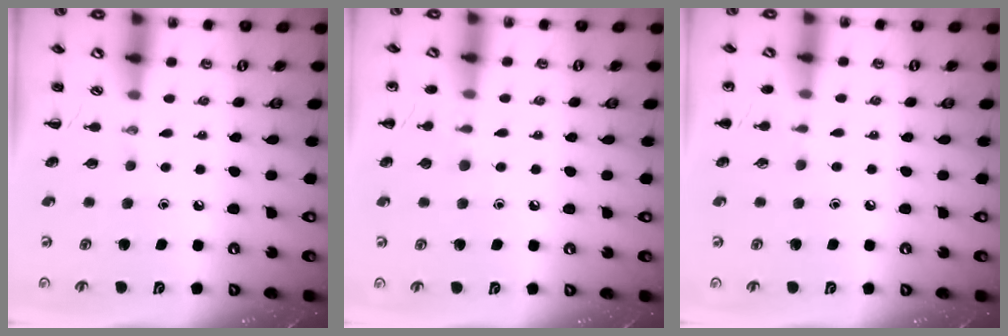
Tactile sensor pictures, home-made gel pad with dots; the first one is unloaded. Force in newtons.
{"total": 6.1, "press": 5.9, "slide": 1.8}
{"total": 4.8, "press": 4.6, "slide": 1.4}